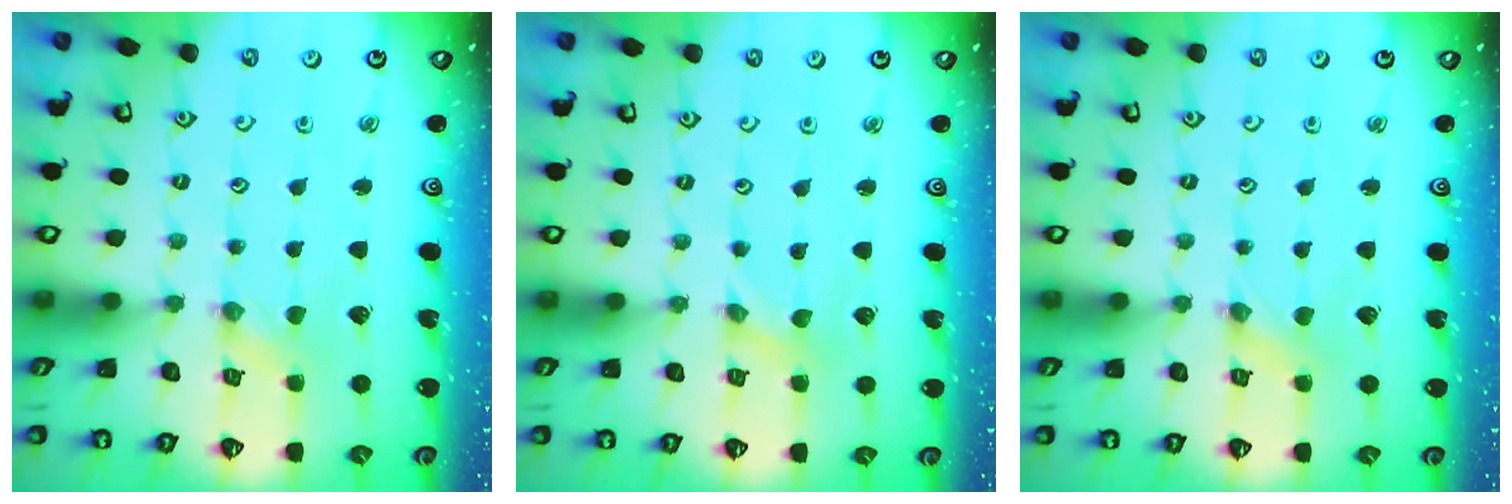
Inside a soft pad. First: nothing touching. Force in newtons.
{"total": 0.0}
{"total": 0.0}